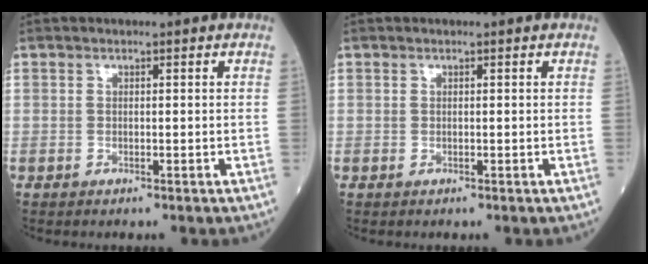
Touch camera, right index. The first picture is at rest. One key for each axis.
{"total": 0.0}